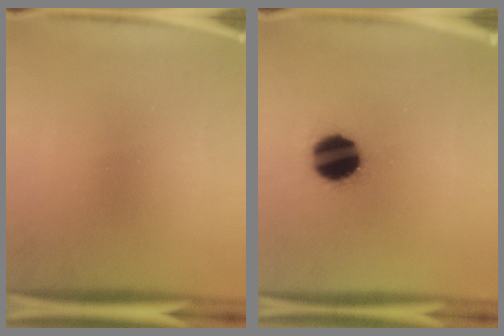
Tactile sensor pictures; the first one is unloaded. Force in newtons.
{"total": 15.2}